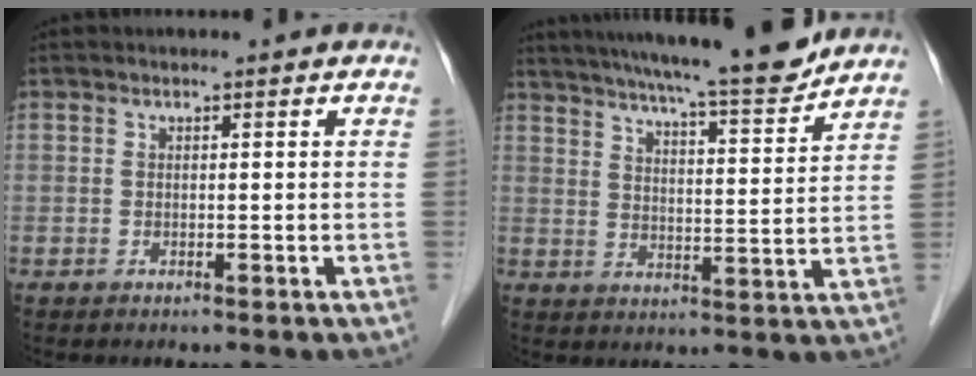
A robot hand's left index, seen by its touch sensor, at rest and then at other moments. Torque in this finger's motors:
{"motor_torque": [0.98, -1.10, 0.65, 0.15]}